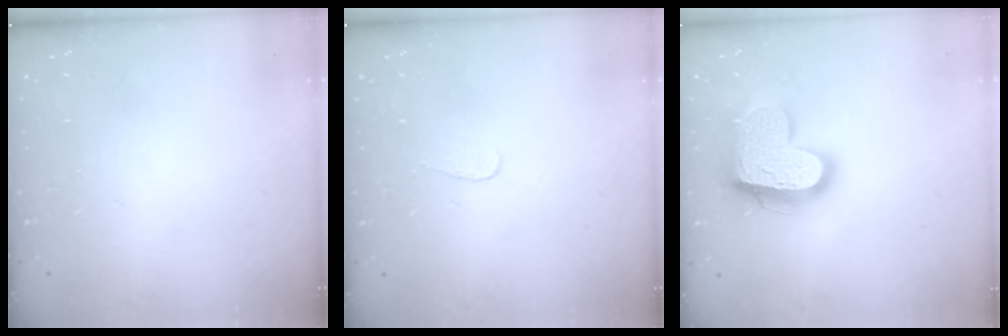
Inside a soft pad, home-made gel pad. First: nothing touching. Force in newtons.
{"total": 3.3, "press": 3.3, "slide": 0.3}
{"total": 18.3, "press": 18.2, "slide": 1.7}